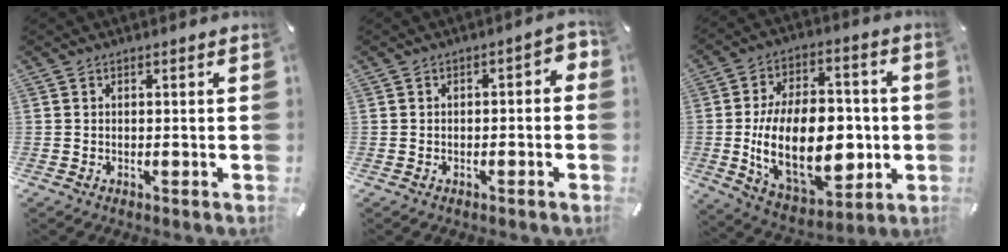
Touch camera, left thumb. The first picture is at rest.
{"total": 3.1, "force": [-1.4, 1.6, 2.3], "torque": [-0.039, 0.013, -0.026]}
{"total": 25.2, "force": [-2.8, 15.5, 19.7], "torque": [-0.344, -0.012, -0.031]}